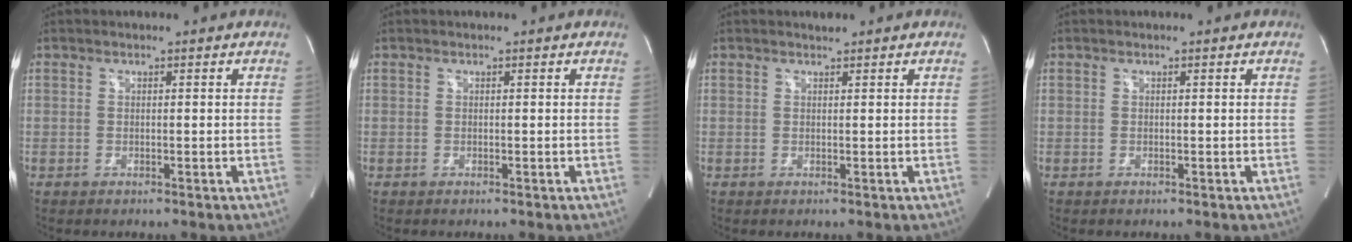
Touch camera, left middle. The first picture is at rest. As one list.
[{"total": 0.0}, {"total": 0.5, "force": [0.5, 0.1, 0.1], "torque": [-0.011, 0.000, 0.010]}, {"total": 0.0}]